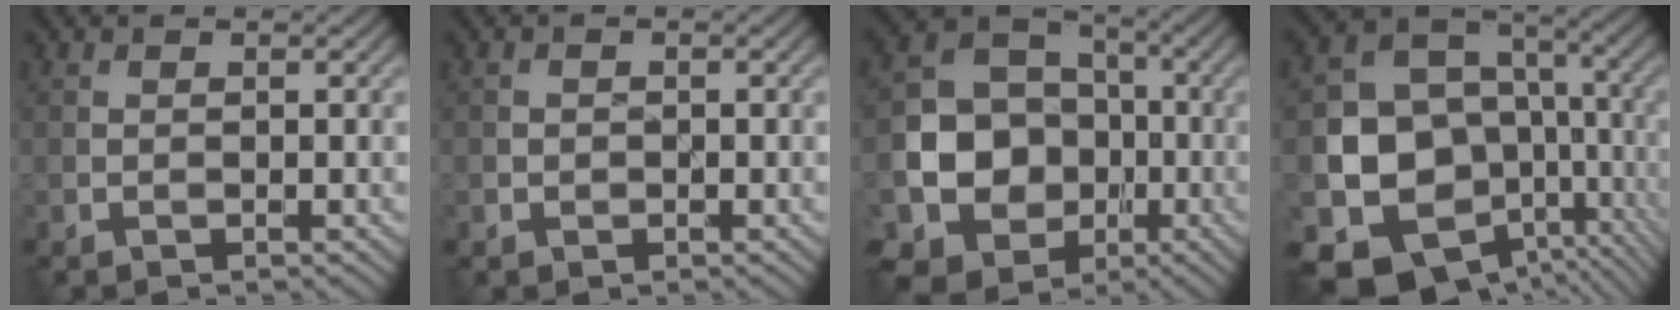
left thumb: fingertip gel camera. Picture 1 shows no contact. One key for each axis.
{"total": 0.8, "fx": -0.2, "fy": 0.8, "fz": 0.1, "tx": 0.001, "ty": -0.004, "tz": -0.005}
{"total": 12.7, "fx": -3.5, "fy": 10.7, "fz": 6.0, "tx": -0.143, "ty": -0.030, "tz": -0.077}
{"total": 15.1, "fx": -6.1, "fy": 11.9, "fz": 7.1, "tx": -0.152, "ty": -0.044, "tz": -0.093}